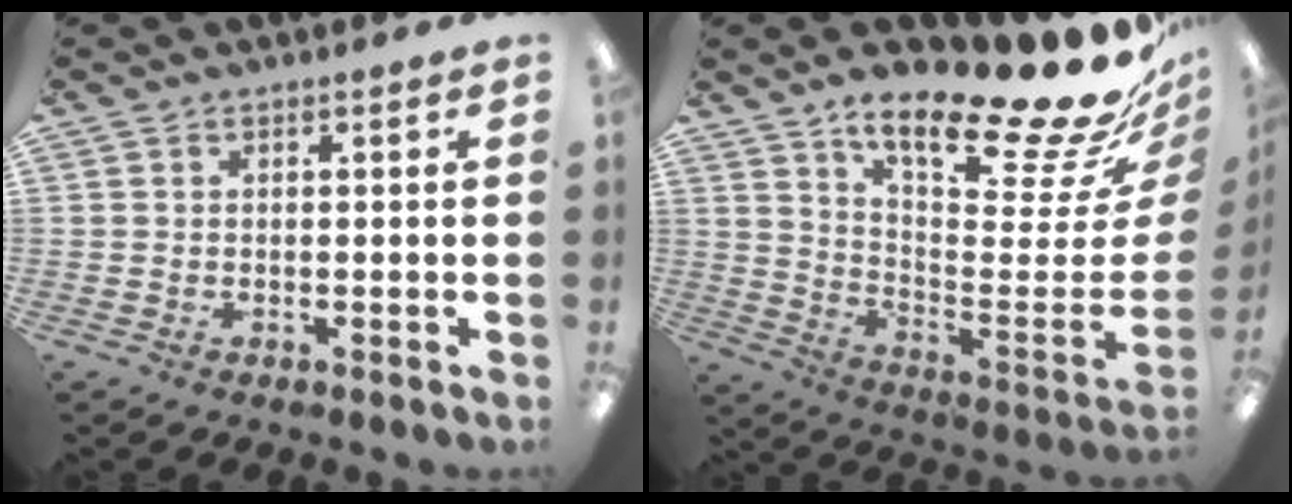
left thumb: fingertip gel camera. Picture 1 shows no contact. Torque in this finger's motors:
{"motor_torque": [0.33, 0.28, 1.13, -1.64, 0.13]}